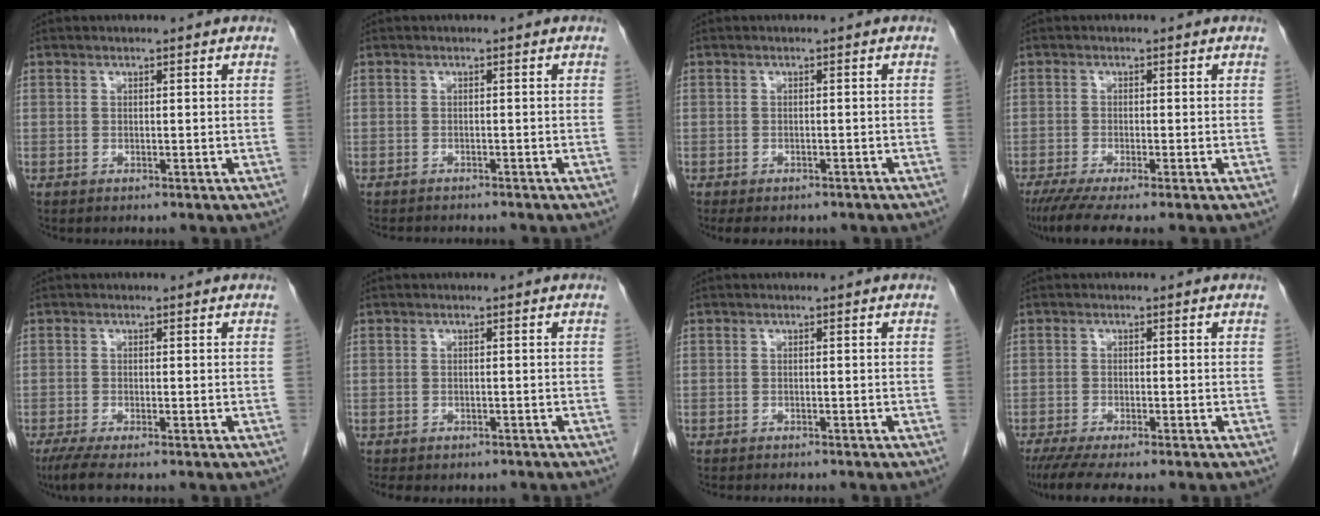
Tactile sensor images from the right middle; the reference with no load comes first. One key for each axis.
{"total": 4.1, "fx": -3.8, "fy": 0.9, "fz": 1.3, "tx": -0.018, "ty": -0.007, "tz": -0.049}
{"total": 6.7, "fx": -5.4, "fy": 2.8, "fz": 2.7, "tx": -0.029, "ty": 0.000, "tz": -0.059}
{"total": 6.2, "fx": -4.7, "fy": 0.1, "fz": 3.9, "tx": -0.059, "ty": -0.016, "tz": -0.079}
{"total": 3.4, "fx": -2.4, "fy": 0.1, "fz": 2.4, "tx": -0.048, "ty": -0.011, "tz": -0.047}
{"total": 4.8, "fx": -4.0, "fy": 2.1, "fz": 1.8, "tx": -0.024, "ty": -0.002, "tz": -0.046}
{"total": 4.0, "fx": -3.5, "fy": 0.8, "fz": 1.8, "tx": -0.026, "ty": -0.008, "tz": -0.041}
{"total": 6.8, "fx": -5.6, "fy": 0.4, "fz": 4.0, "tx": -0.056, "ty": -0.015, "tz": -0.089}